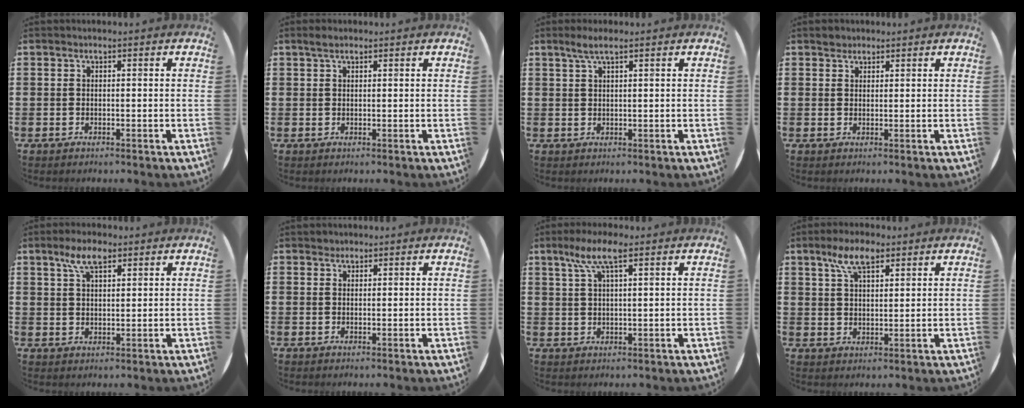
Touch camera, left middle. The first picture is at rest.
{"total": 1.2, "force": [0.9, 0.5, 0.6], "torque": [-0.007, 0.001, 0.015]}
{"total": 2.5, "force": [1.7, 0.2, 1.8], "torque": [-0.037, 0.004, 0.028]}
{"total": 1.4, "force": [1.2, 0.6, 0.0], "torque": [0.006, -0.001, 0.023]}
{"total": 4.9, "force": [3.2, 2.0, 3.2], "torque": [-0.061, 0.005, 0.055]}
{"total": 0.8, "force": [0.7, 0.3, -0.1], "torque": [0.001, 0.003, 0.014]}
{"total": 5.6, "force": [3.2, 1.5, 4.4], "torque": [-0.094, 0.010, 0.055]}
{"total": 6.0, "force": [3.8, 2.5, 3.8], "torque": [-0.077, 0.005, 0.067]}